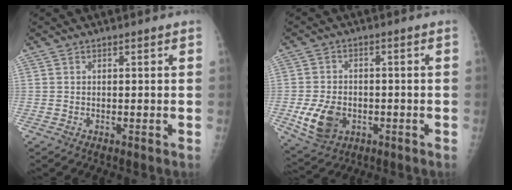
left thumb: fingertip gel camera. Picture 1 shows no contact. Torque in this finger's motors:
{"motor_torque": [-0.53, 0.88, 0.30, -0.21, 0.18]}